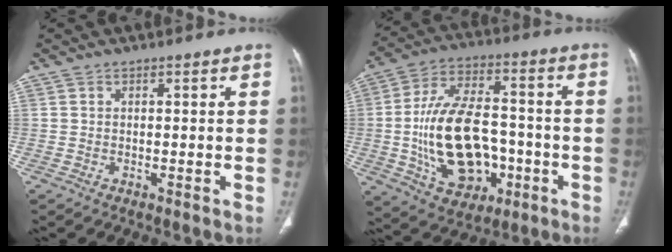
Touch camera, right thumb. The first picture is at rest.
{"total": 20.4, "force": [-4.0, 12.6, 15.4], "torque": [-0.254, 0.028, -0.053]}